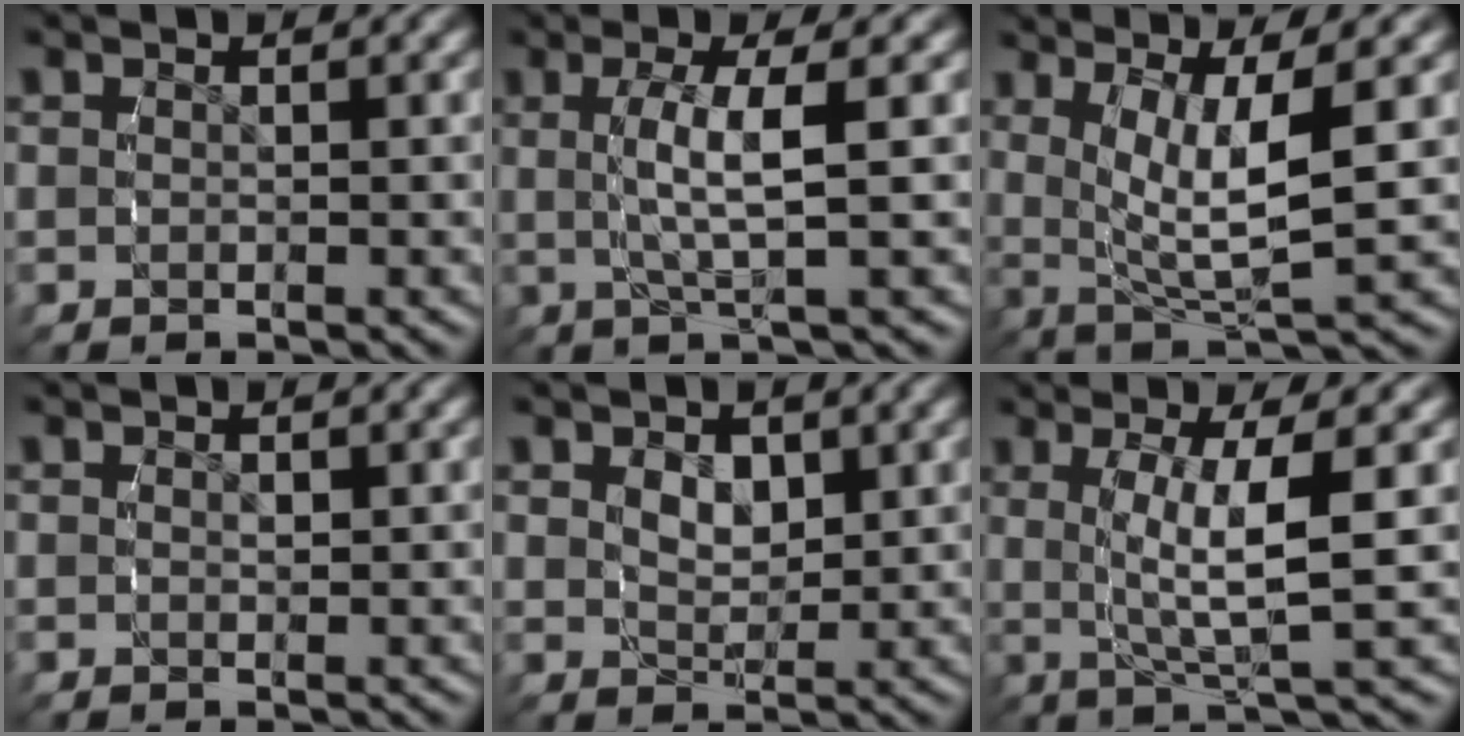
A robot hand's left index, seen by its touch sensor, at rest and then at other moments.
{"total": 3.6, "force": [0.3, -0.4, 3.6], "torque": [-0.061, 0.011, 0.002]}
{"total": 6.7, "force": [1.2, 2.8, 6.0], "torque": [-0.110, -0.005, 0.021]}
{"total": 0.0}
{"total": 2.1, "force": [1.0, 1.2, 1.4], "torque": [-0.013, -0.006, 0.022]}
{"total": 5.3, "force": [0.7, 0.5, 5.2], "torque": [-0.079, 0.009, 0.011]}